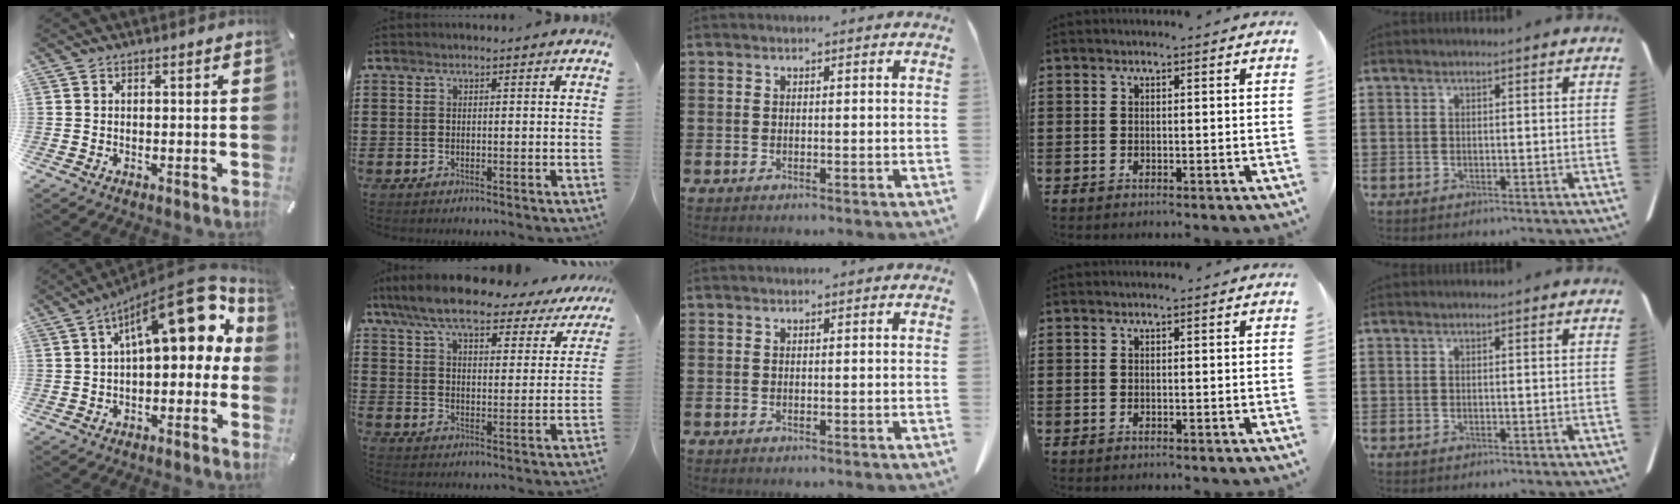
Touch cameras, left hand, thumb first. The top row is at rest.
{"thumb": {"total": 17.9, "force": [7.3, 7.6, 14.4], "torque": [-0.202, -0.051, 0.119]}, "index": {"total": 9.1, "force": [8.0, 1.5, 4.1], "torque": [-0.114, -0.039, 0.140]}}